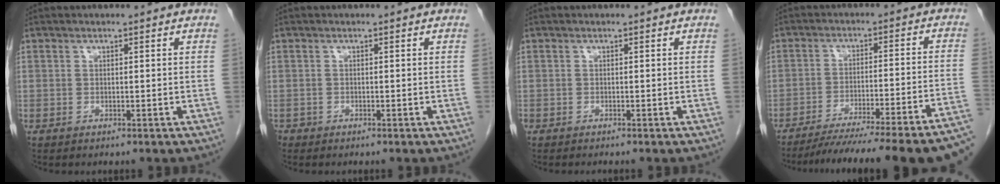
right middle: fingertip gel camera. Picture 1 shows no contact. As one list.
[{"total": 0.8, "force": [-0.6, 0.5, 0.1], "torque": [-0.006, 0.002, -0.012]}, {"total": 1.0, "force": [-0.9, 0.2, 0.3], "torque": [-0.010, -0.003, -0.015]}, {"total": 23.3, "force": [-19.3, -0.2, 13.0], "torque": [-0.113, -0.025, -0.263]}]